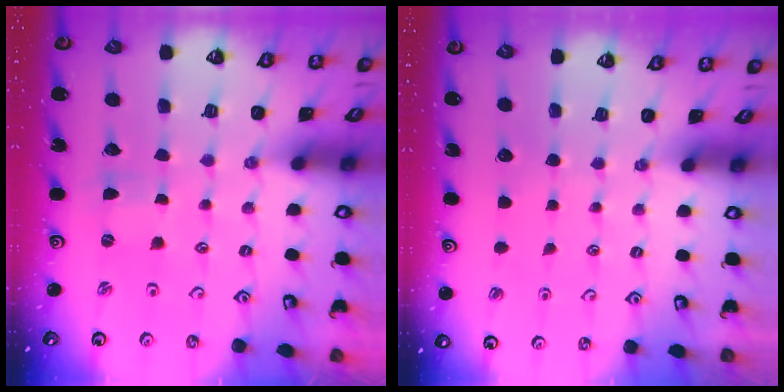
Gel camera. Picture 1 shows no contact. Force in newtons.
{"total": 0.0}